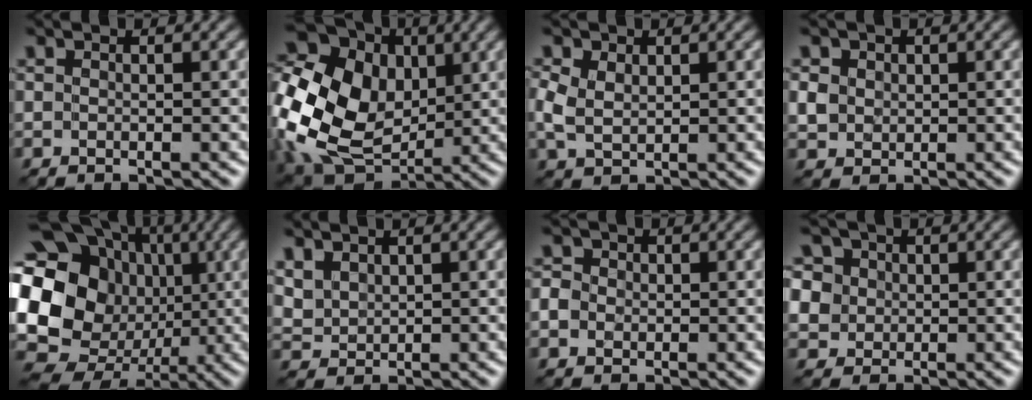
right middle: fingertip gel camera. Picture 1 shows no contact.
{"total": 17.0, "force": [0.9, 13.9, 9.9], "torque": [-0.244, 0.017, 0.013]}
{"total": 3.0, "force": [0.8, 2.2, 1.9], "torque": [-0.057, 0.006, 0.017]}
{"total": 1.9, "force": [0.4, 1.8, 0.6], "torque": [-0.018, 0.002, 0.015]}
{"total": 21.7, "force": [1.6, 19.1, 10.2], "torque": [-0.223, 0.028, -0.007]}
{"total": 2.6, "force": [1.5, 1.8, 1.1], "torque": [-0.043, 0.001, 0.040]}
{"total": 3.4, "force": [0.0, 3.1, 1.4], "torque": [-0.018, 0.027, -0.021]}
{"total": 7.9, "force": [2.8, 6.7, 3.1], "torque": [-0.077, 0.032, 0.027]}